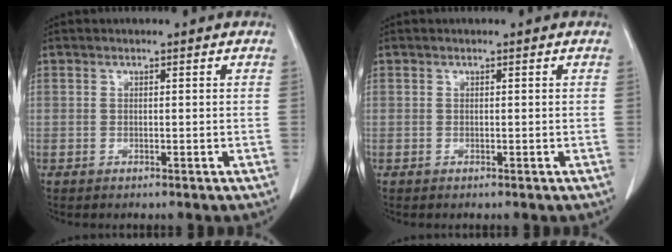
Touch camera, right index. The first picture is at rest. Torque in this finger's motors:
{"motor_torque": [0.00, 0.00, 0.00, 0.00]}